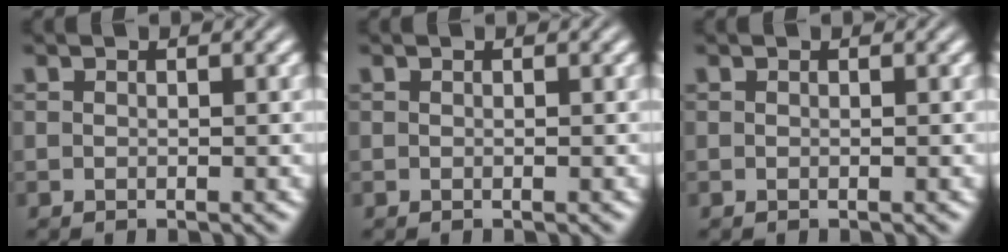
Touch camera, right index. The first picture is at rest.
{"total": 0.0}
{"total": 0.0}